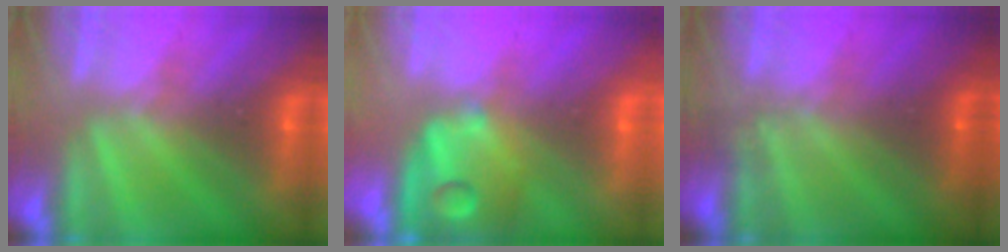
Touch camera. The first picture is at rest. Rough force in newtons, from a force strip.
{"total": 8.8}
{"total": 1.2}